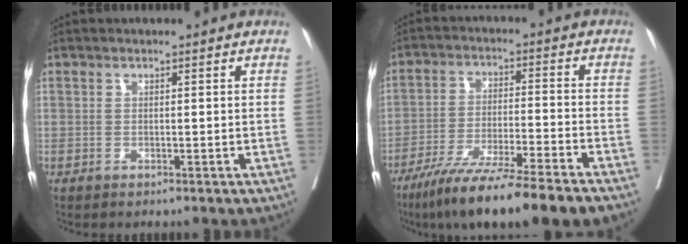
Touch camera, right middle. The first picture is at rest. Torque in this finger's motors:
{"motor_torque": [1.16, -0.98, 0.37, 0.14]}